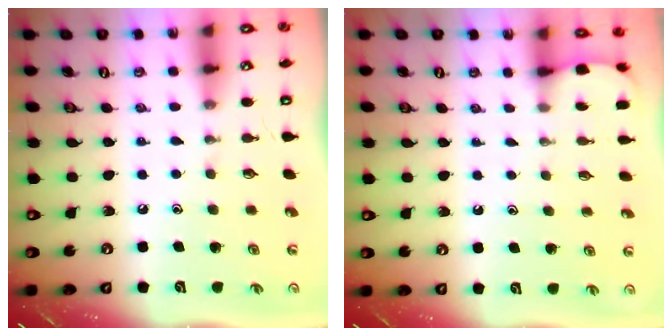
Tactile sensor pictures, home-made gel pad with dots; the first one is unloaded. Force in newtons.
{"total": 1.8, "press": 1.8, "slide": 0.2}